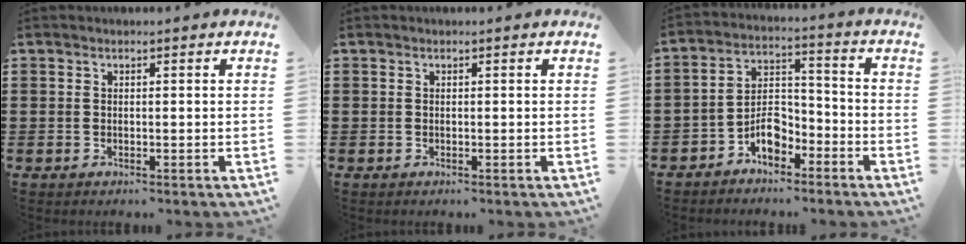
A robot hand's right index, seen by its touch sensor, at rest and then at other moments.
{"total": 0.0}
{"total": 6.1, "force": [-4.1, 3.2, 3.2], "torque": [-0.062, 0.019, -0.077]}